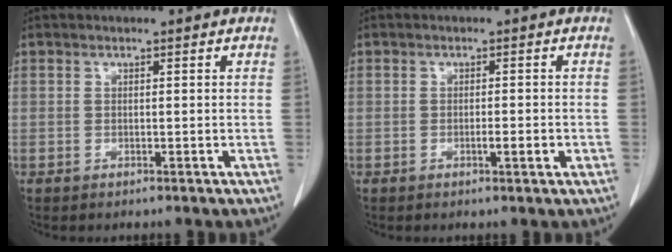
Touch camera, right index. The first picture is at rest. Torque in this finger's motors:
{"motor_torque": [0.40, -0.28, 0.08, 0.03]}